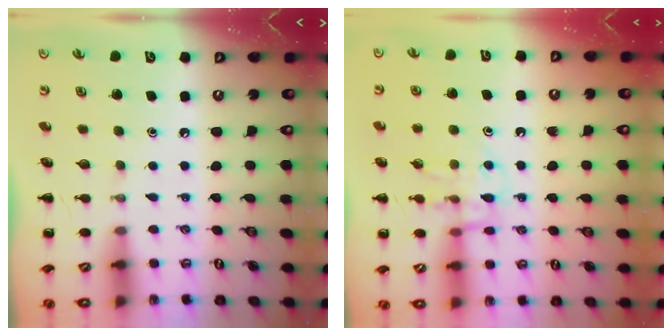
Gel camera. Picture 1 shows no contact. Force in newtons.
{"total": 11.5, "press": 11.5, "slide": 1.1}